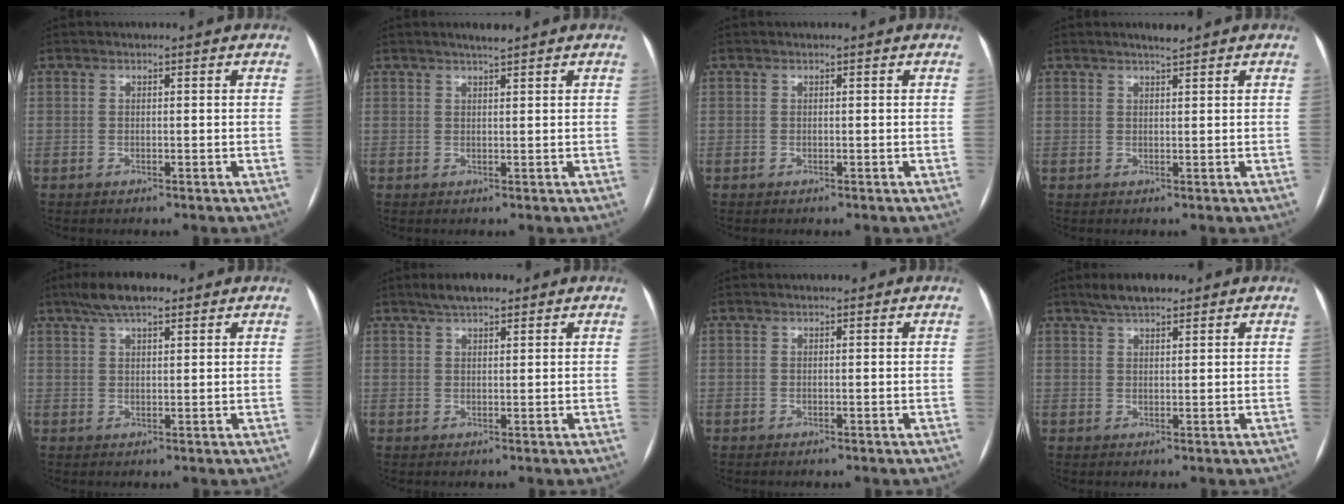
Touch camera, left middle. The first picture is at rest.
{"total": 1.7, "force": [1.5, -0.1, 0.9], "torque": [-0.021, 0.002, 0.028]}
{"total": 0.0}
{"total": 1.5, "force": [1.3, -0.1, 0.7], "torque": [-0.016, 0.000, 0.026]}
{"total": 6.5, "force": [4.6, 1.8, 4.2], "torque": [-0.084, 0.021, 0.080]}
{"total": 4.2, "force": [3.2, 1.3, 2.4], "torque": [-0.050, 0.014, 0.054]}
{"total": 1.0, "force": [0.7, 0.4, 0.5], "torque": [-0.012, 0.012, 0.010]}
{"total": 4.7, "force": [3.7, 1.4, 2.7], "torque": [-0.055, 0.015, 0.064]}